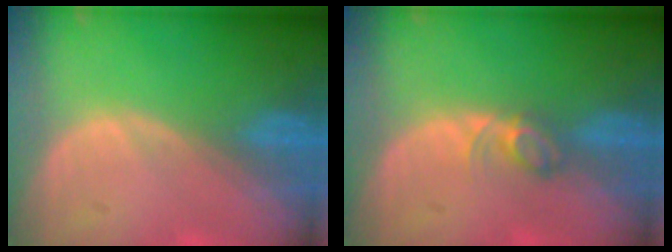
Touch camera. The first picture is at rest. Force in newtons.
{"total": 2.5, "press": 2.5, "slide": 0.4}